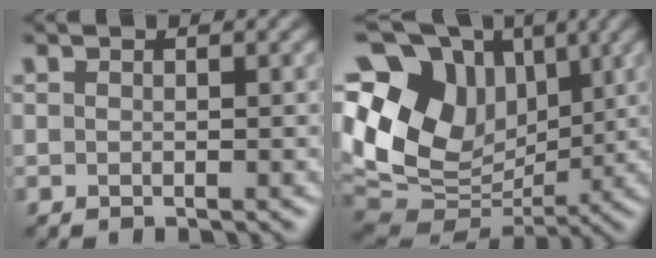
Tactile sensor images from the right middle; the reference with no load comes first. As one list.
[{"total": 13.3, "force": [4.0, 10.0, 7.9], "torque": [-0.169, 0.025, 0.072]}]